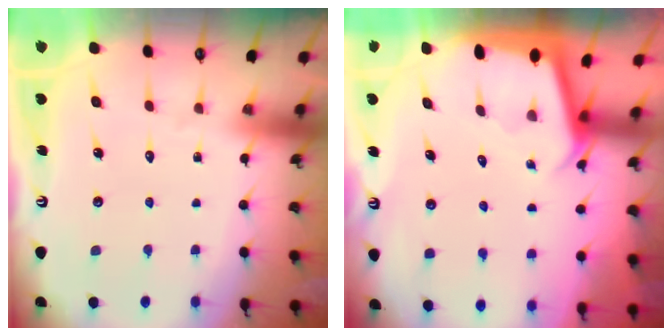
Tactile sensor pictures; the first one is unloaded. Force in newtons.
{"total": 2.2, "press": 2.2, "slide": 0.1}